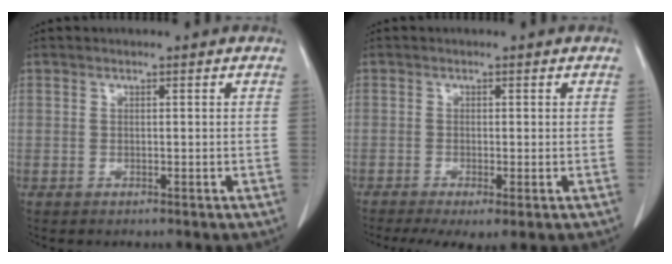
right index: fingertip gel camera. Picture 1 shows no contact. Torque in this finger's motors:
{"motor_torque": [0.89, -0.85, 0.36, 0.13]}